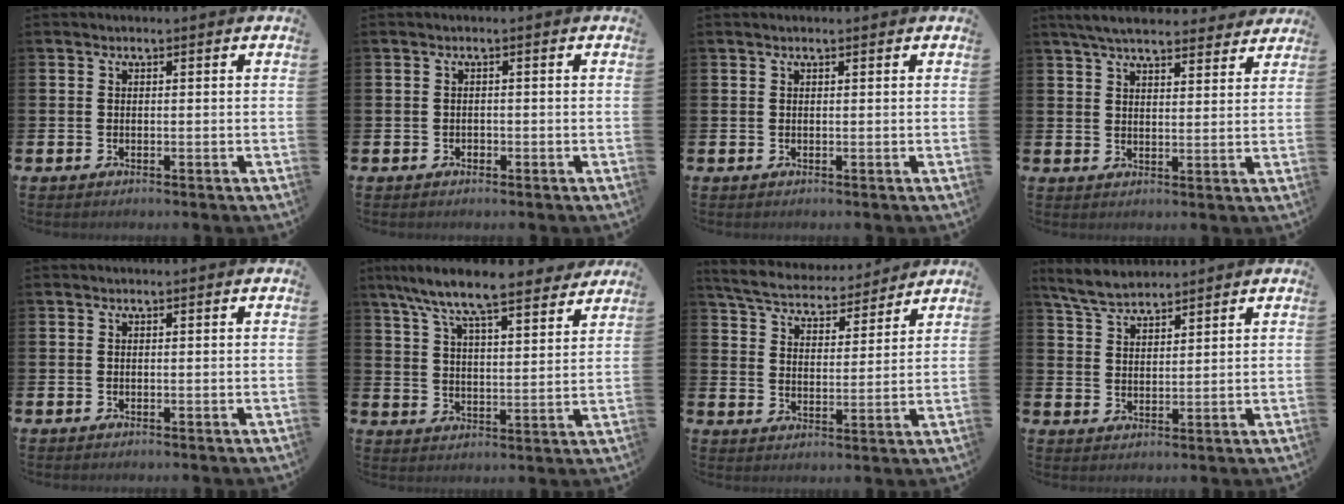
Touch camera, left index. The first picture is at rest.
{"total": 0.6, "force": [-0.3, 0.5, 0.0], "torque": [-0.002, 0.004, -0.008]}
{"total": 0.6, "force": [0.5, 0.1, 0.4], "torque": [0.004, -0.002, 0.006]}
{"total": 6.1, "force": [5.7, 1.3, 1.8], "torque": [-0.047, -0.021, 0.103]}
{"total": 0.0}
{"total": 9.3, "force": [8.6, 1.0, 3.3], "torque": [-0.093, -0.056, 0.150]}
{"total": 6.0, "force": [5.8, 1.5, 1.0], "torque": [-0.046, -0.041, 0.100]}
{"total": 5.2, "force": [4.9, 1.0, 1.2], "torque": [-0.037, -0.015, 0.091]}